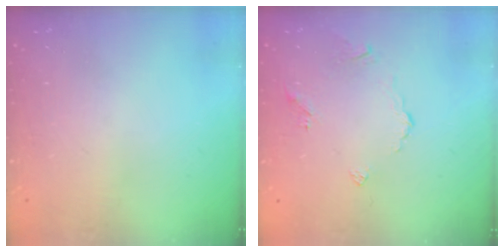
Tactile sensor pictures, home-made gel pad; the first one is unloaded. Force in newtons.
{"total": 2.6, "press": 2.6, "slide": 0.5}